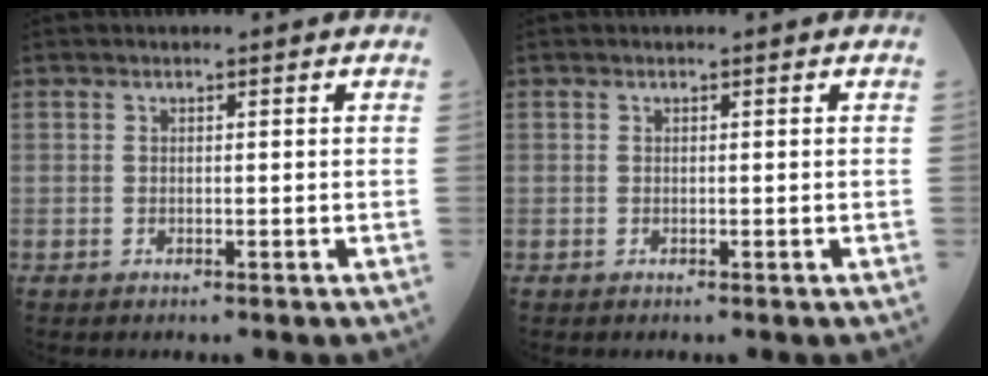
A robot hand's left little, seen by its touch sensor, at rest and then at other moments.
{"total": 0.0}